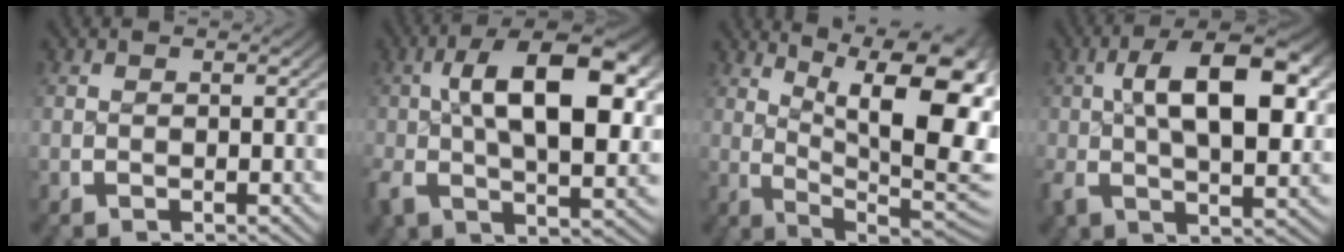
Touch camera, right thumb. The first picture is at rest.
{"total": 12.3, "force": [0.5, 6.3, 10.6], "torque": [-0.177, -0.014, 0.010]}
{"total": 16.5, "force": [2.8, 9.5, 13.2], "torque": [-0.193, -0.035, 0.053]}
{"total": 10.5, "force": [0.7, 5.2, 9.1], "torque": [-0.150, -0.008, 0.014]}